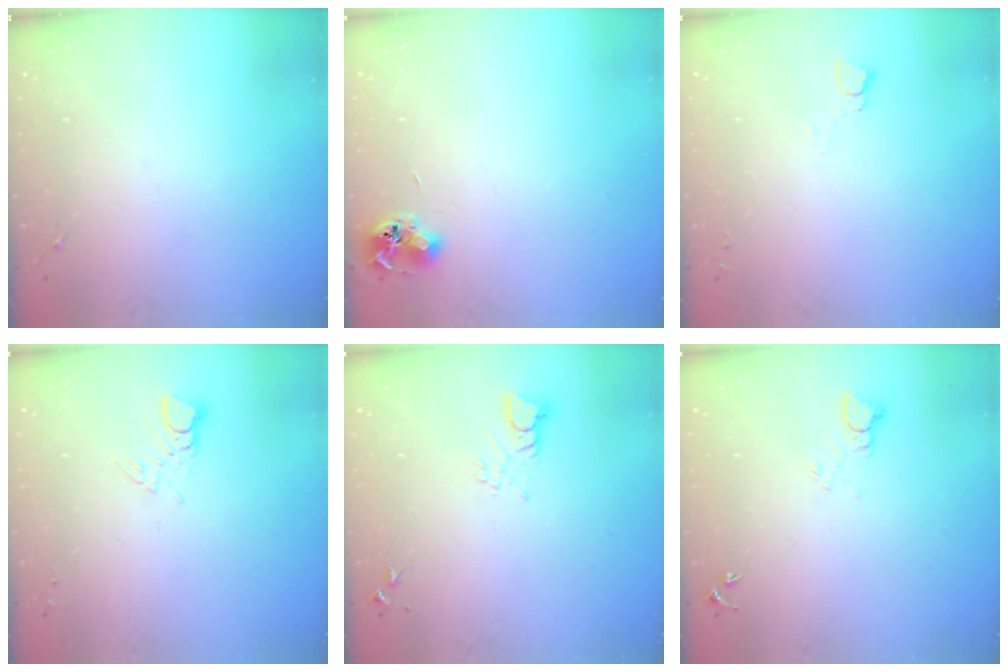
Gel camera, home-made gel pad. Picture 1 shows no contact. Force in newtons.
{"total": 6.8, "press": 6.8, "slide": 0.9}
{"total": 2.8, "press": 2.7, "slide": 0.3}
{"total": 4.5, "press": 4.5, "slide": 0.5}
{"total": 3.5, "press": 3.5, "slide": 0.2}
{"total": 4.5, "press": 4.5, "slide": 0.3}